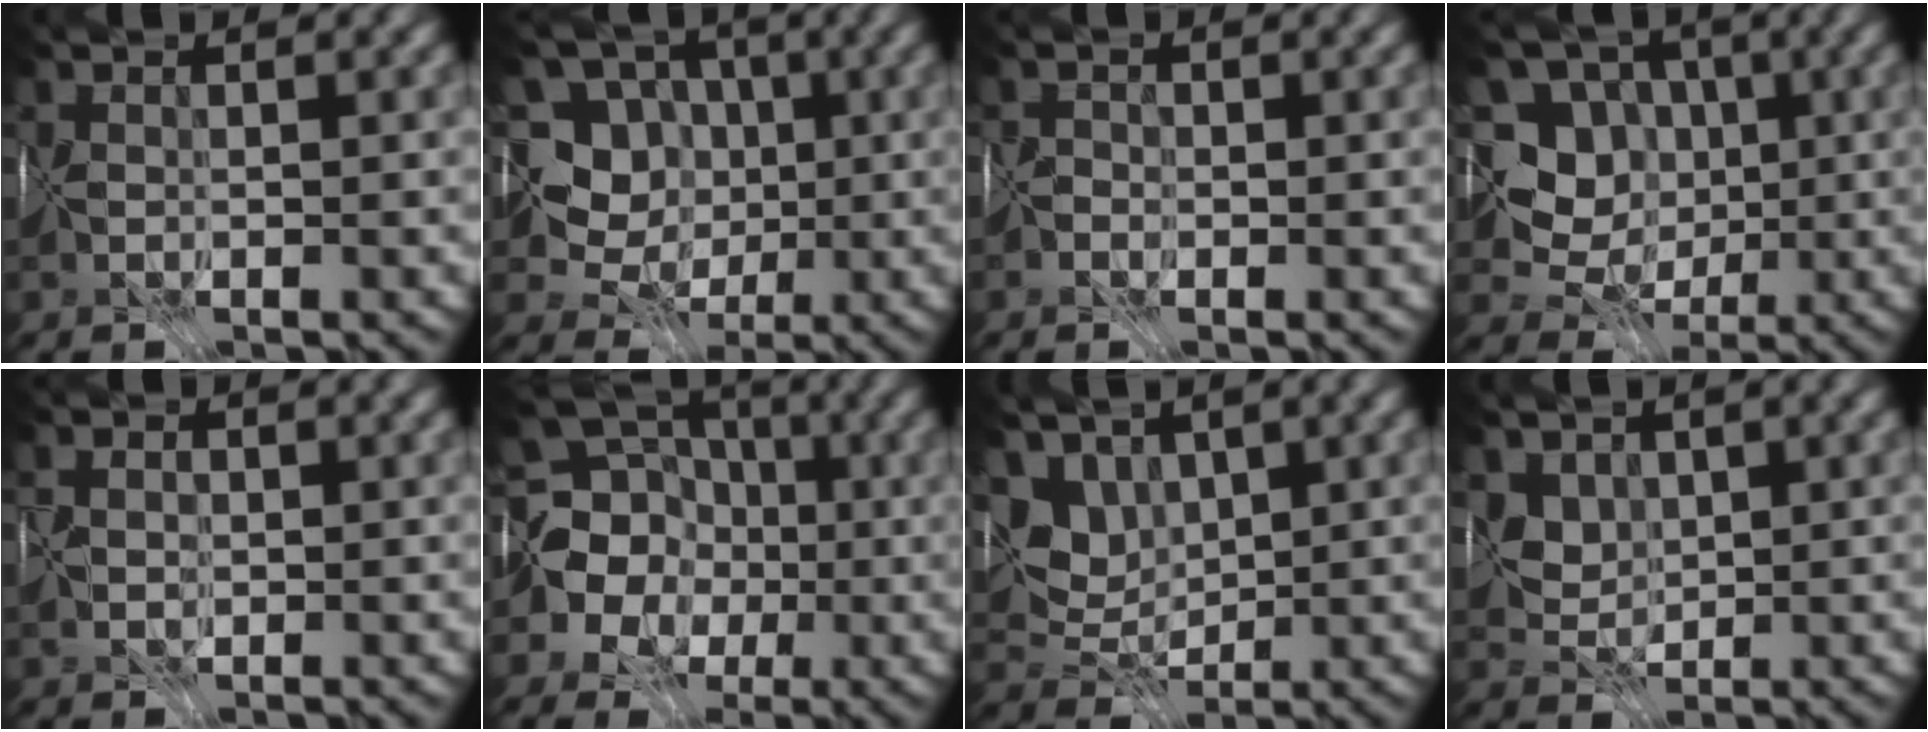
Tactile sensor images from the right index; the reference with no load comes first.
{"total": 6.4, "force": [1.0, 6.1, 1.8], "torque": [-0.023, 0.011, -0.018]}
{"total": 1.3, "force": [-0.5, -0.2, -1.1], "torque": [0.037, 0.009, -0.020]}
{"total": 5.1, "force": [0.9, 4.8, 1.4], "torque": [-0.007, -0.005, -0.012]}
{"total": 1.8, "force": [0.3, 1.6, 0.7], "torque": [-0.001, 0.018, -0.015]}
{"total": 11.1, "force": [-0.4, 10.3, 4.1], "torque": [-0.101, 0.033, -0.049]}
{"total": 3.1, "force": [2.4, 1.9, 0.6], "torque": [-0.008, 0.002, 0.035]}
{"total": 2.1, "force": [1.8, 1.0, -0.2], "torque": [-0.002, -0.002, 0.046]}